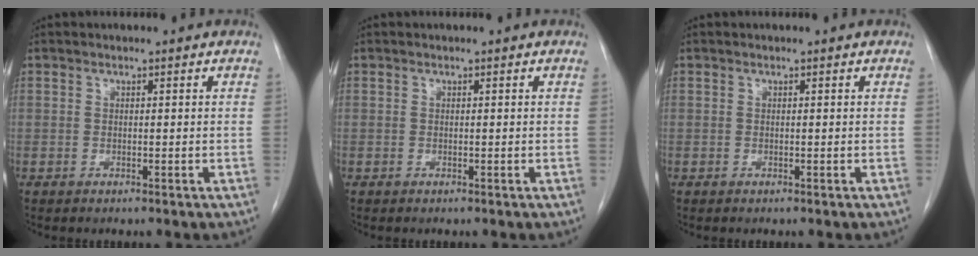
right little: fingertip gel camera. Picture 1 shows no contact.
{"total": 0.0}
{"total": 0.0}